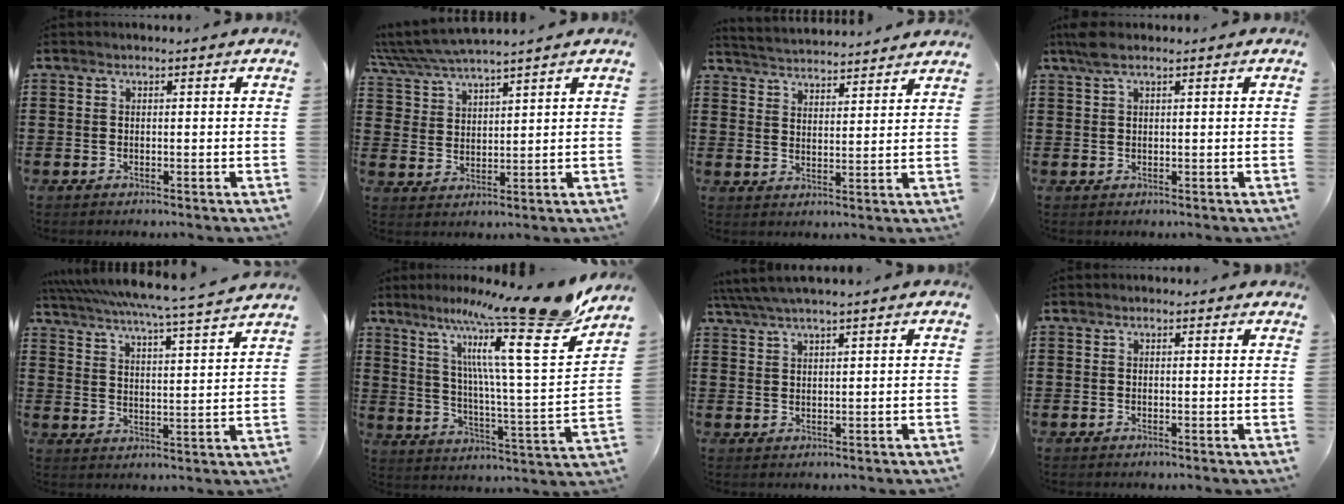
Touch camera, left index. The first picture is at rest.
{"total": 5.4, "force": [5.2, 0.9, 1.2], "torque": [-0.045, -0.019, 0.094]}
{"total": 3.6, "force": [3.5, -0.4, -0.4], "torque": [-0.009, -0.024, 0.060]}
{"total": 2.9, "force": [1.9, 0.8, 2.0], "torque": [-0.044, 0.006, 0.034]}
{"total": 4.9, "force": [4.4, -1.3, 1.7], "torque": [-0.054, -0.041, 0.066]}
{"total": 18.3, "force": [13.5, 0.8, 12.4], "torque": [-0.226, -0.094, 0.206]}
{"total": 3.3, "force": [2.9, -0.1, 1.6], "torque": [-0.039, -0.003, 0.053]}
{"total": 0.5, "force": [0.5, 0.2, 0.0], "torque": [0.005, -0.002, 0.008]}